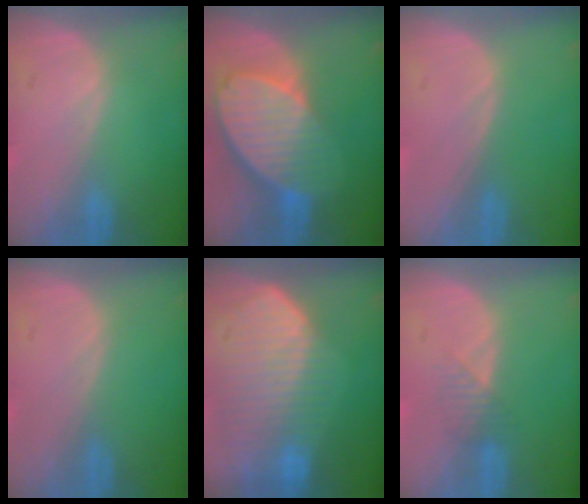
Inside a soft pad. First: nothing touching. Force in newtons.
{"total": 10.3, "press": 9.0, "slide": 5.0}
{"total": 0.0}
{"total": 0.0}
{"total": 10.7, "press": 9.4, "slide": 5.2}
{"total": 2.3, "press": 2.1, "slide": 1.0}